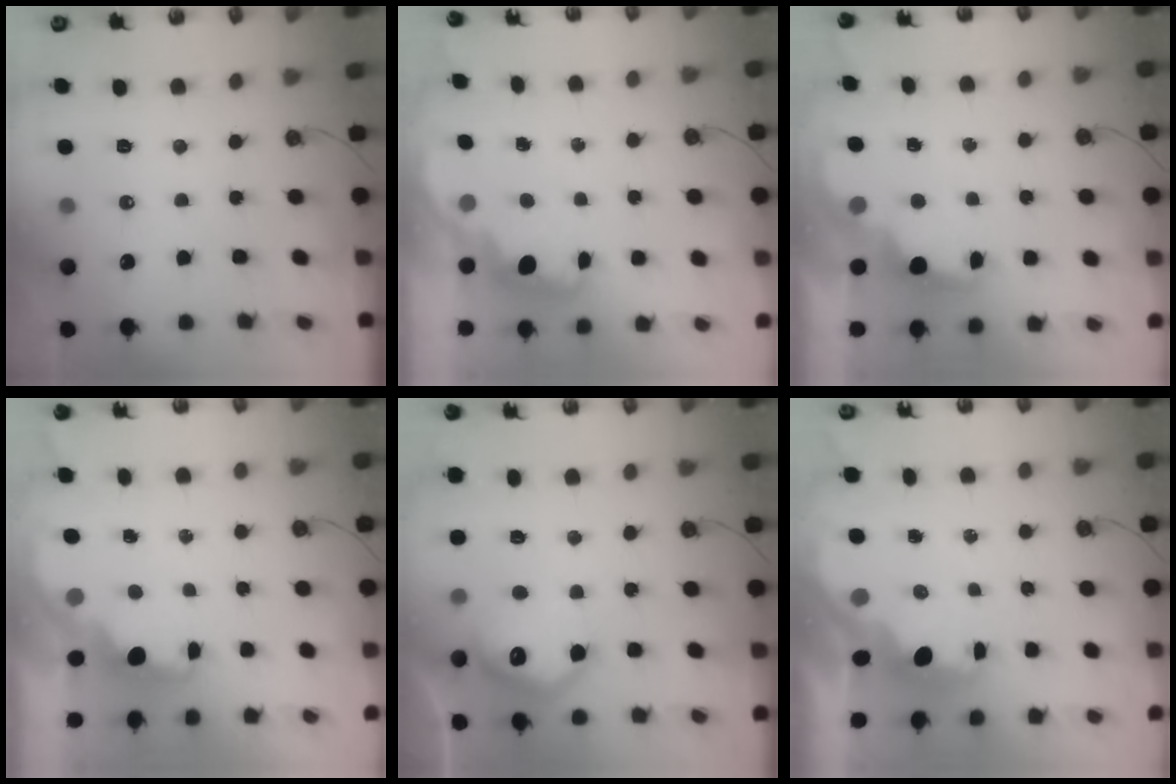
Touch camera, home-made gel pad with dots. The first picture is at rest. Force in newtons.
{"total": 2.5, "press": 2.4, "slide": 0.7}
{"total": 2.6, "press": 2.5, "slide": 0.8}
{"total": 2.1, "press": 1.9, "slide": 0.8}
{"total": 12.9, "press": 12.9, "slide": 0.5}
{"total": 3.4, "press": 3.3, "slide": 0.4}